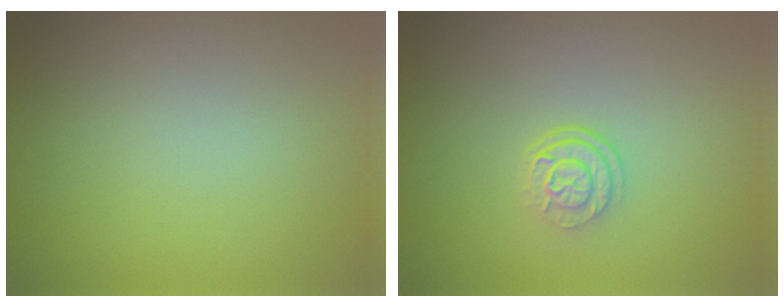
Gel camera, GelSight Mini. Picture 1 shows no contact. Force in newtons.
{"total": 2.6, "press": 1.8, "slide": 1.9}